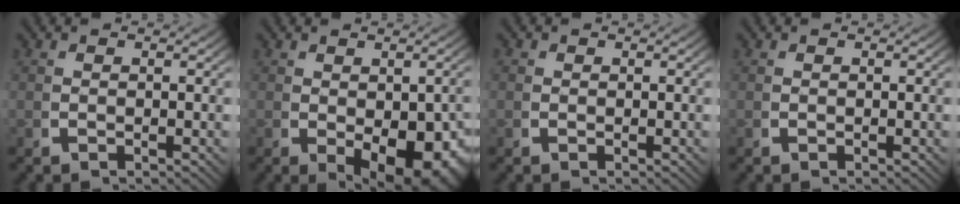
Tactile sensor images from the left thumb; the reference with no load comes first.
{"total": 7.9, "force": [-1.8, 4.8, 6.1], "torque": [-0.101, -0.048, 0.004]}
{"total": 0.5, "force": [0.0, 0.5, 0.0], "torque": [-0.004, -0.003, 0.000]}
{"total": 0.0}